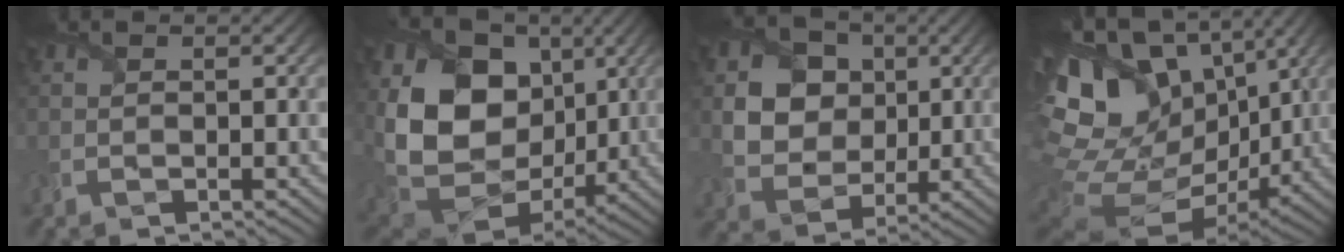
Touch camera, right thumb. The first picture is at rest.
{"total": 17.6, "force": [2.8, 13.5, 10.9], "torque": [-0.242, -0.011, 0.063]}
{"total": 10.4, "force": [3.0, 8.6, 4.9], "torque": [-0.138, 0.011, 0.058]}
{"total": 20.9, "force": [5.3, 13.6, 15.0], "torque": [-0.330, 0.012, 0.128]}